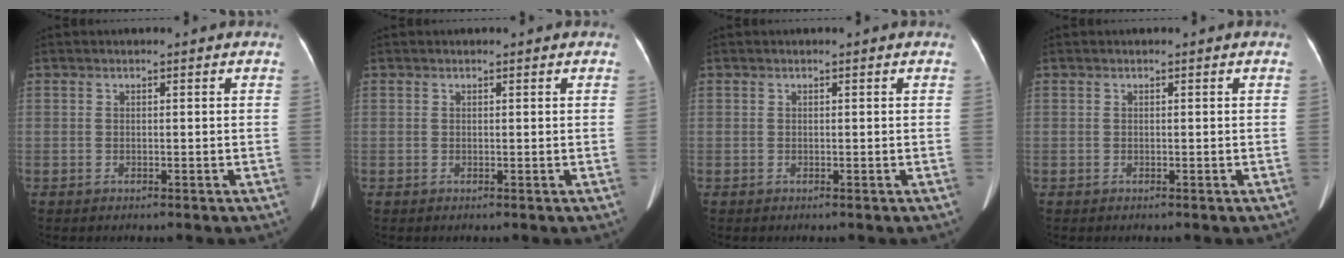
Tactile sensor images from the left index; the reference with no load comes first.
{"total": 0.0}
{"total": 0.0}
{"total": 0.0}